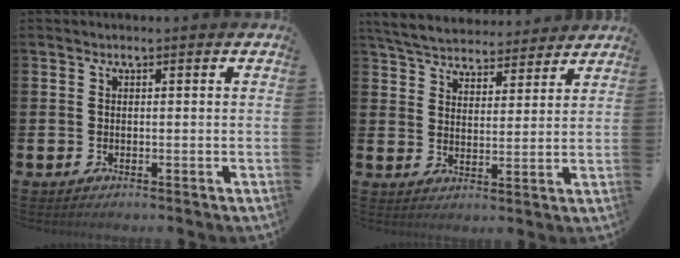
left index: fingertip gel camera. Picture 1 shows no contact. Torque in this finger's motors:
{"motor_torque": [1.08, -1.06, 0.45, 0.15]}